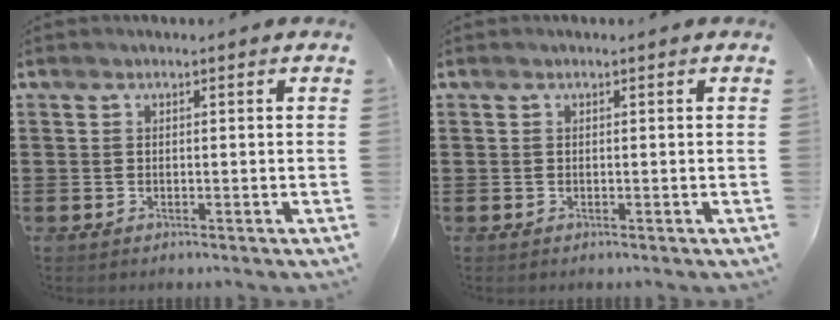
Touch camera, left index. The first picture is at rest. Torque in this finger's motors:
{"motor_torque": [0.00, 0.00, 0.00, -0.01]}